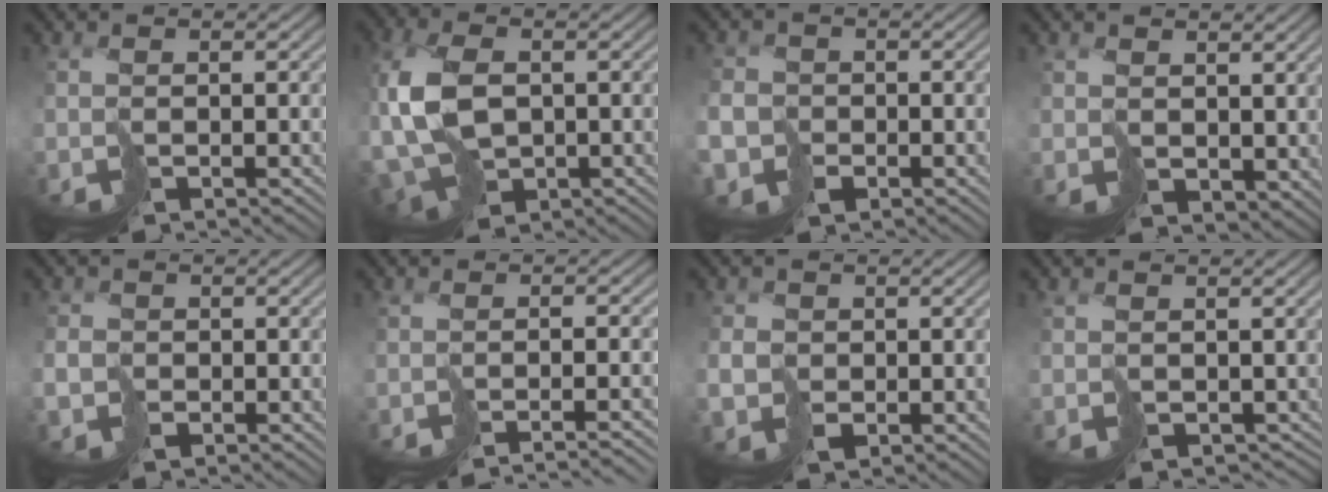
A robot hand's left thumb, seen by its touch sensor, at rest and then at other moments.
{"total": 10.3, "force": [-1.3, 6.6, 7.8], "torque": [-0.195, -0.003, -0.024]}
{"total": 5.3, "force": [-2.3, 4.5, 1.8], "torque": [-0.046, -0.021, -0.059]}
{"total": 3.1, "force": [2.3, 1.7, 1.2], "torque": [-0.040, -0.007, 0.051]}
{"total": 1.4, "force": [-0.4, 1.3, 0.4], "torque": [-0.008, 0.001, -0.012]}
{"total": 3.7, "force": [-3.3, -0.7, 1.5], "torque": [-0.016, -0.007, -0.049]}
{"total": 2.2, "force": [0.0, 2.0, 0.9], "torque": [-0.020, -0.001, -0.002]}
{"total": 2.1, "force": [0.3, 1.8, 0.9], "torque": [-0.020, -0.011, 0.013]}